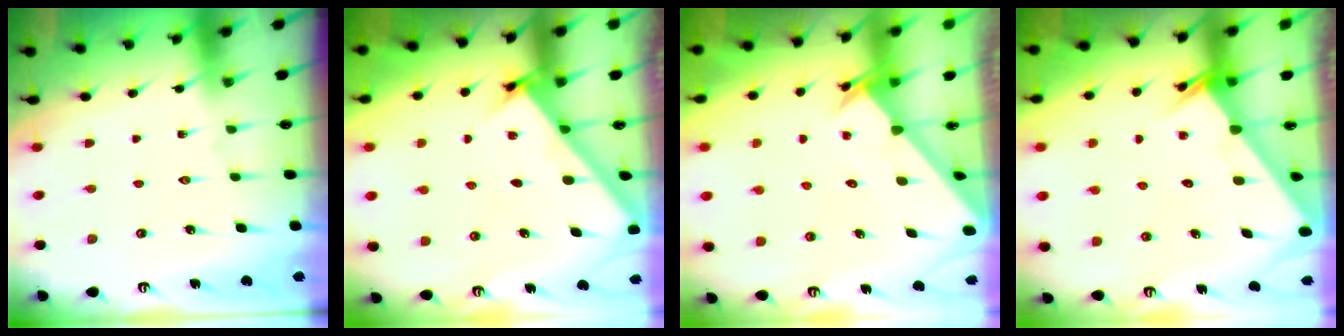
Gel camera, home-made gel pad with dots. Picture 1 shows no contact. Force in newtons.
{"total": 3.2, "press": 3.2, "slide": 0.2}
{"total": 2.4, "press": 2.4, "slide": 0.2}
{"total": 2.7, "press": 2.7, "slide": 0.3}